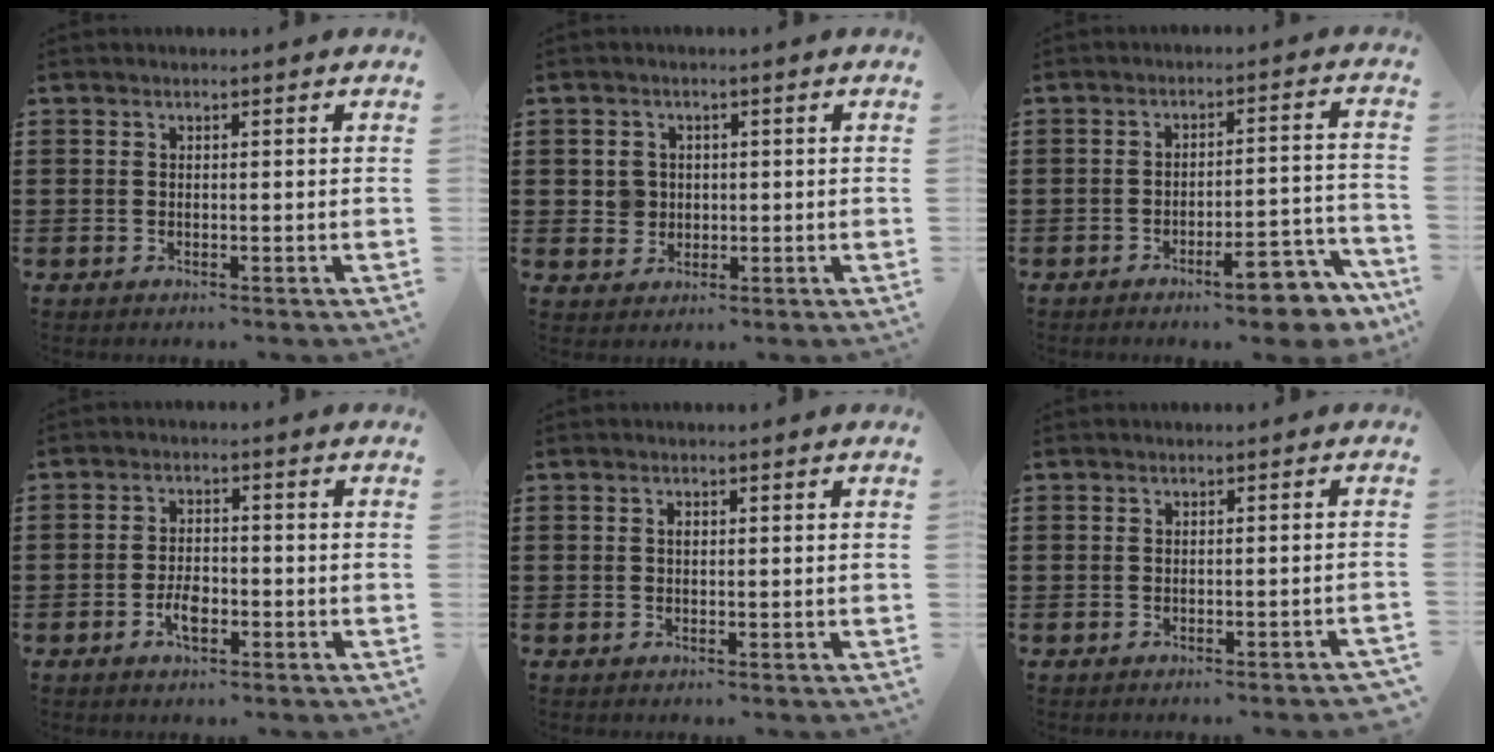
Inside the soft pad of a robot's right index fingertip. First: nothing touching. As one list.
[{"total": 2.9, "force": [0.2, 2.8, 0.8], "torque": [-0.026, 0.010, 0.001]}, {"total": 8.3, "force": [-5.8, 2.1, 5.5], "torque": [-0.069, 0.012, -0.101]}, {"total": 3.7, "force": [-1.6, 1.6, 3.0], "torque": [-0.060, -0.001, -0.029]}, {"total": 0.7, "force": [0.1, 0.4, 0.6], "torque": [-0.012, 0.000, 0.002]}, {"total": 0.9, "force": [-0.7, -0.2, 0.5], "torque": [-0.009, -0.003, -0.014]}]